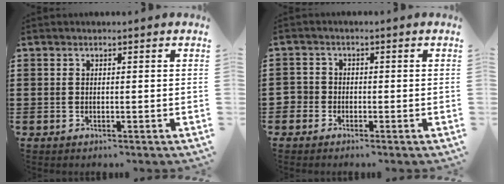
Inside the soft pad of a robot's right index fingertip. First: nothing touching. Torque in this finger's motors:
{"motor_torque": [0.87, 1.27, 0.11, -0.01]}